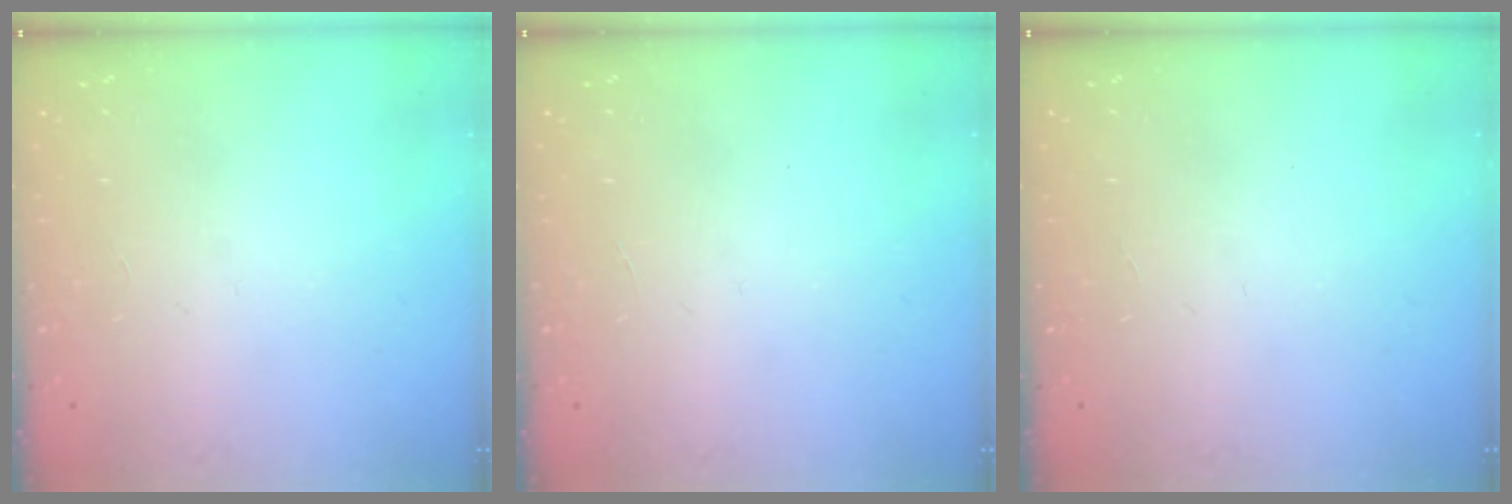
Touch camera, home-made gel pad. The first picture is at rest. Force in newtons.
{"total": 0.0}
{"total": 0.0}